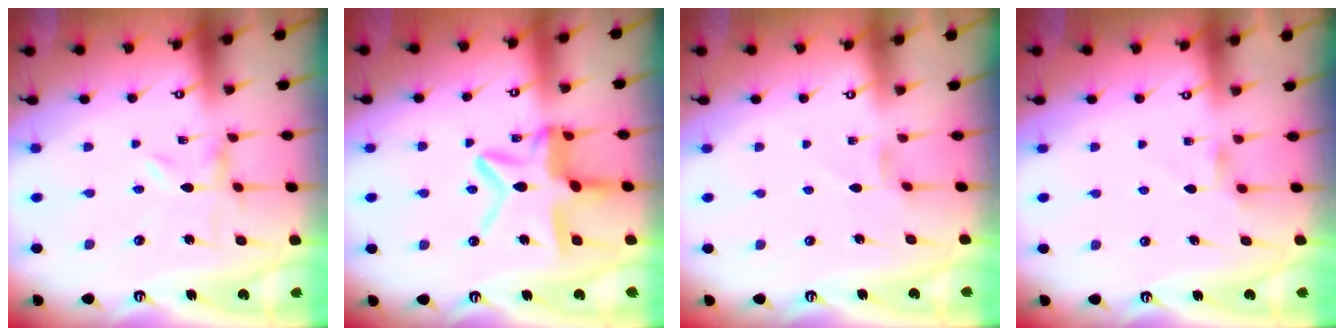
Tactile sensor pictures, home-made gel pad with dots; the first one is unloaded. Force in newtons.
{"total": 14.9, "press": 14.9, "slide": 1.3}
{"total": 0.5, "press": 0.4, "slide": 0.3}
{"total": 3.8, "press": 3.7, "slide": 0.6}